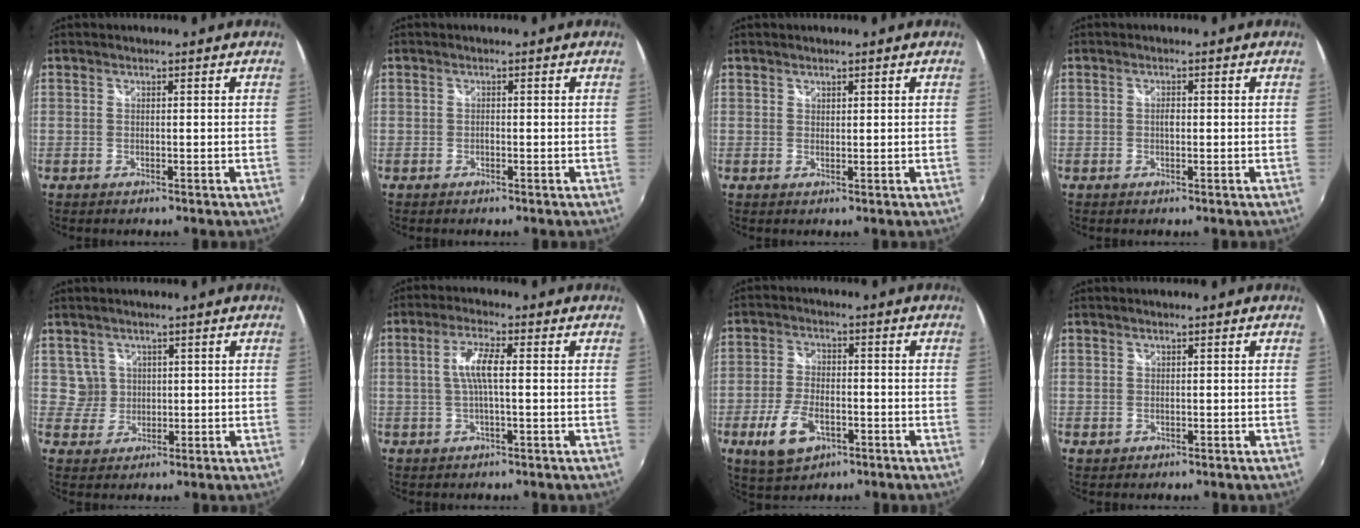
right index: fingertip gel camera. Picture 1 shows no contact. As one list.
[{"total": 0.5, "force": [-0.4, 0.4, 0.2], "torque": [-0.002, -0.001, -0.009]}, {"total": 0.8, "force": [0.6, 0.4, 0.0], "torque": [0.001, 0.001, 0.011]}, {"total": 1.1, "force": [-0.1, 0.6, 0.9], "torque": [-0.016, 0.002, -0.004]}, {"total": 3.3, "force": [1.1, 3.1, -0.1], "torque": [0.013, 0.010, 0.017]}, {"total": 5.2, "force": [0.1, 0.7, 5.1], "torque": [-0.100, 0.005, 0.004]}, {"total": 9.2, "force": [-4.0, 5.0, 6.6], "torque": [-0.145, -0.003, -0.066]}, {"total": 0.8, "force": [0.1, 0.7, 0.2], "torque": [0.001, 0.000, 0.001]}]